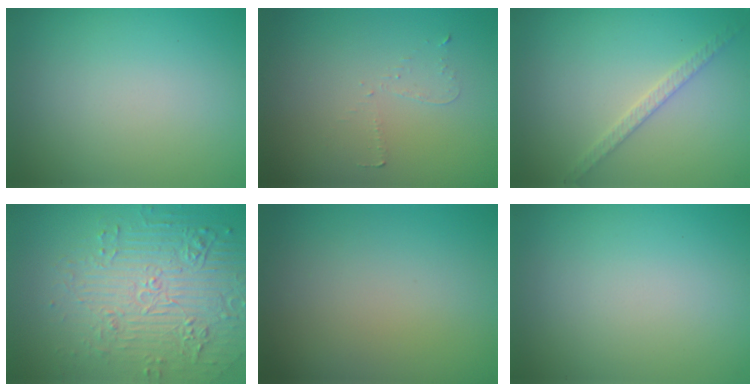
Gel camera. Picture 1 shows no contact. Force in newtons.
{"total": 0.7, "press": 0.6, "slide": 0.4}
{"total": 1.9, "press": 1.9, "slide": 0.4}
{"total": 6.9, "press": 5.3, "slide": 4.4}
{"total": 0.0}
{"total": 0.0}